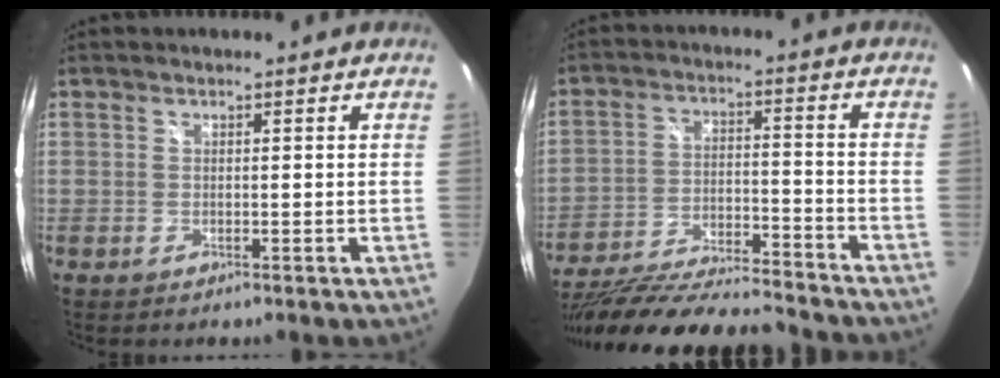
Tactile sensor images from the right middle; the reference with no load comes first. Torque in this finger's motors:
{"motor_torque": [1.10, -1.04, 0.26, 0.08]}